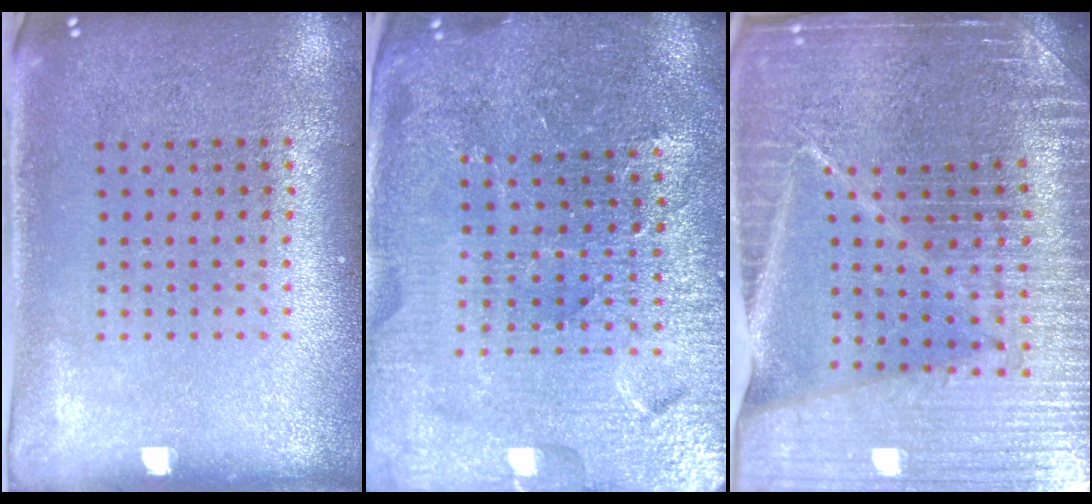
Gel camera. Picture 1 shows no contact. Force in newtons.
{"total": 5.1, "press": 4.7, "slide": 1.9}
{"total": 5.7, "press": 5.1, "slide": 2.4}